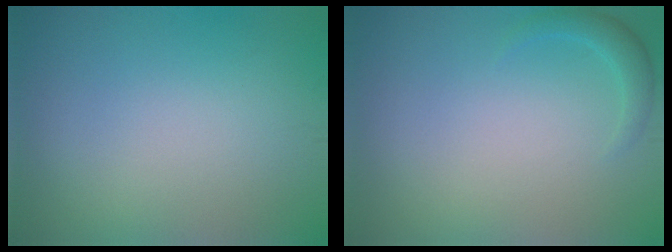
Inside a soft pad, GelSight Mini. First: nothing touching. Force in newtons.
{"total": 1.5, "press": 1.5, "slide": 0.0}